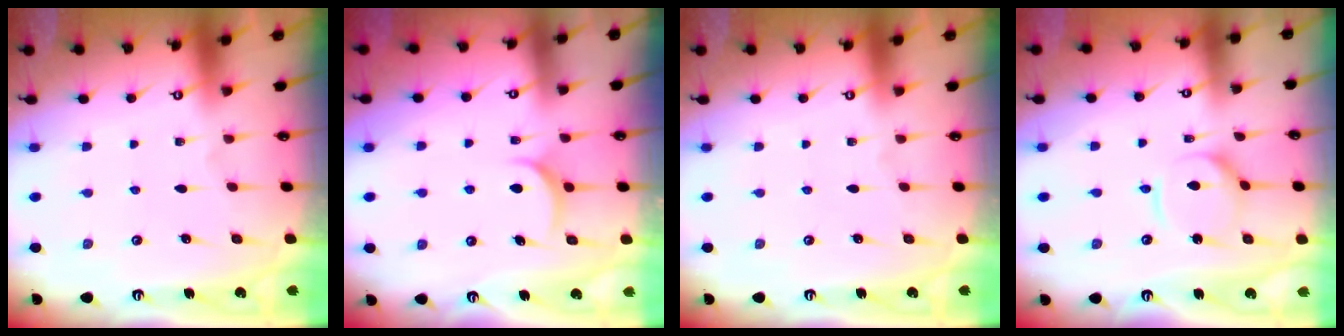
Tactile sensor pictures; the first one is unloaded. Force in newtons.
{"total": 4.2, "press": 4.2, "slide": 0.2}
{"total": 0.0}
{"total": 8.7, "press": 8.6, "slide": 0.9}